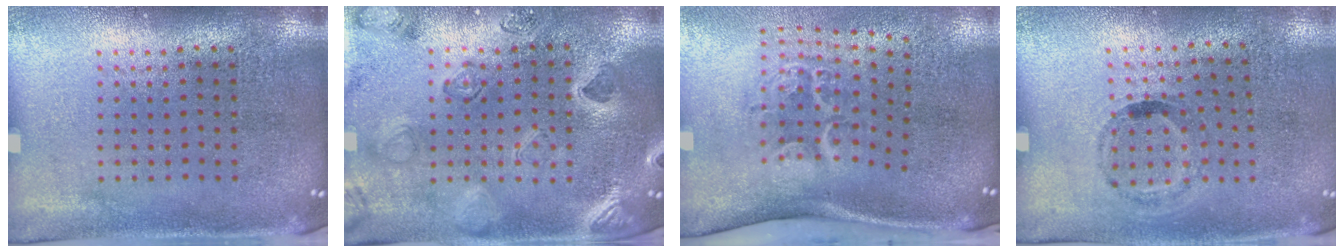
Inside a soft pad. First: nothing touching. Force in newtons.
{"total": 2.4, "press": 2.4, "slide": 0.5}
{"total": 2.2, "press": 1.3, "slide": 1.8}
{"total": 1.1, "press": 0.7, "slide": 0.9}